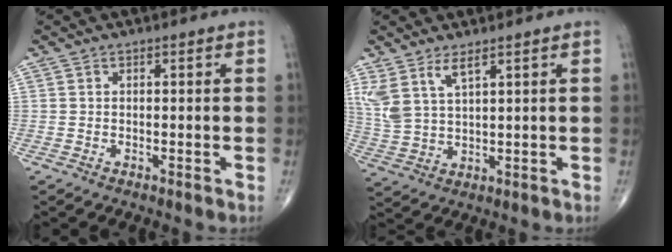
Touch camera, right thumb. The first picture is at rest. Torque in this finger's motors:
{"motor_torque": [-0.29, 0.51, 1.00, 0.53, 0.04]}